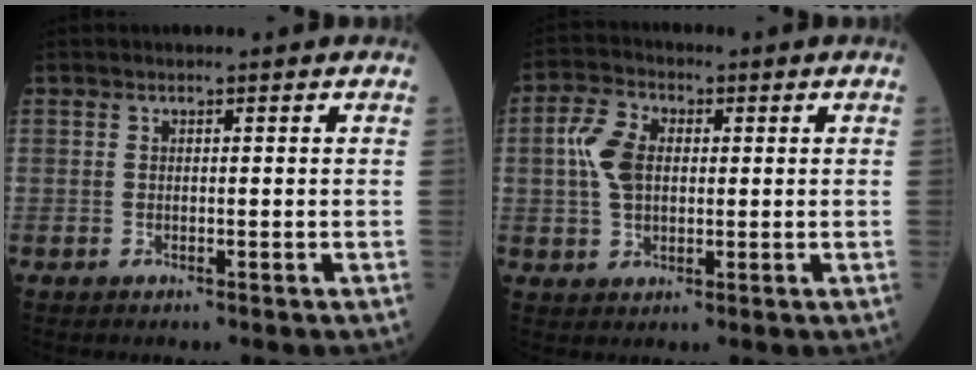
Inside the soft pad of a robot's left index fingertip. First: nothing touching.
{"total": 10.6, "force": [1.3, 7.3, 7.7], "torque": [-0.183, 0.031, 0.024]}